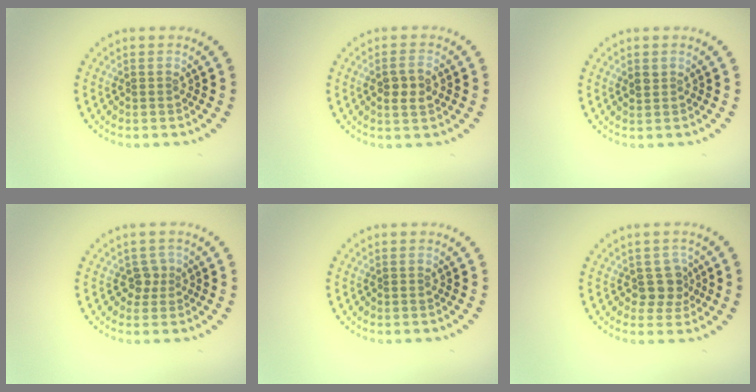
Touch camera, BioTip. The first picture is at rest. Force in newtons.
{"total": 2.2, "press": 2.1, "slide": 0.4}
{"total": 0.8, "press": 0.7, "slide": 0.4}
{"total": 1.5, "press": 1.0, "slide": 1.1}
{"total": 0.0}
{"total": 2.3, "press": 1.9, "slide": 1.4}